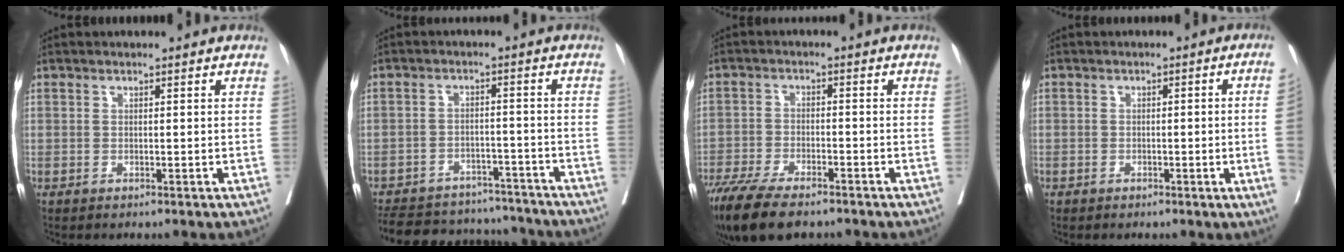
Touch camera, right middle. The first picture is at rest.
{"total": 17.1, "force": [-15.4, 5.8, 4.6], "torque": [-0.106, 0.012, -0.206]}
{"total": 11.0, "force": [-8.4, 2.9, 6.5], "torque": [-0.107, -0.020, -0.140]}
{"total": 4.2, "force": [-0.3, -0.7, 4.2], "torque": [-0.051, 0.006, -0.002]}